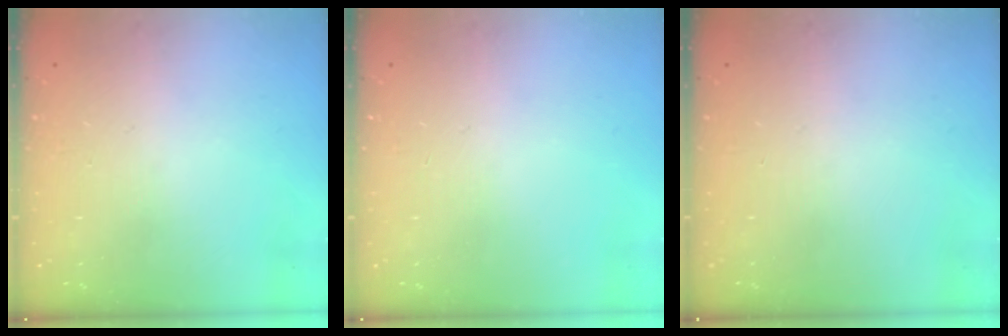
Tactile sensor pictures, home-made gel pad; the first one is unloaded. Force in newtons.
{"total": 0.0}
{"total": 0.0}